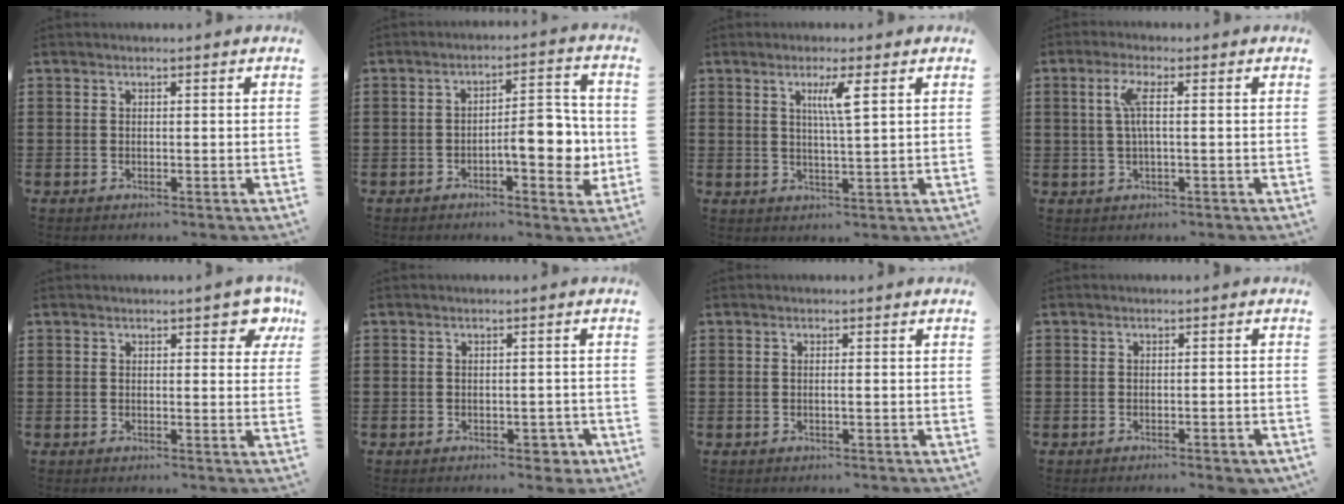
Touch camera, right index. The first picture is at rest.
{"total": 7.9, "force": [-1.8, 3.1, 7.0], "torque": [-0.078, -0.005, -0.039]}
{"total": 4.0, "force": [1.6, 0.0, 3.6], "torque": [-0.077, -0.003, 0.024]}
{"total": 3.9, "force": [0.5, 0.5, 3.8], "torque": [-0.090, -0.005, 0.002]}
{"total": 3.4, "force": [1.9, 1.5, 2.4], "torque": [-0.022, -0.001, 0.027]}
{"total": 2.2, "force": [-1.5, 1.2, 1.1], "torque": [-0.021, 0.002, -0.030]}
{"total": 0.6, "force": [-0.2, -0.1, 0.5], "torque": [-0.008, -0.005, -0.003]}
{"total": 1.1, "force": [-0.9, 0.0, 0.6], "torque": [-0.012, -0.001, -0.017]}